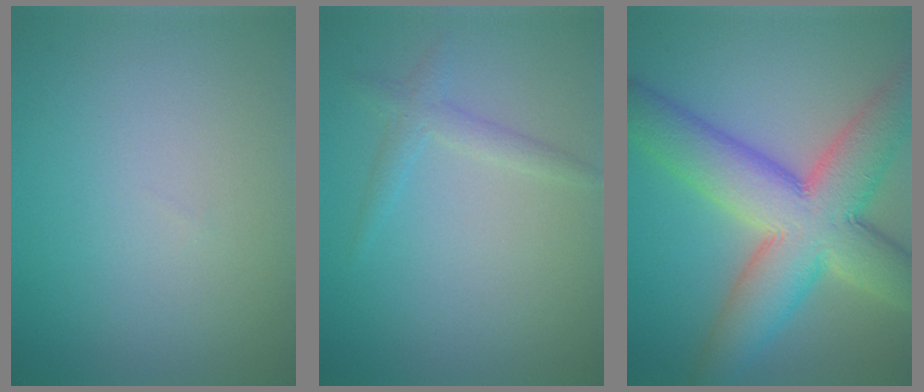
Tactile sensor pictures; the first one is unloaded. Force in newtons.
{"total": 1.6, "press": 1.6, "slide": 0.1}
{"total": 11.7, "press": 11.7, "slide": 0.4}